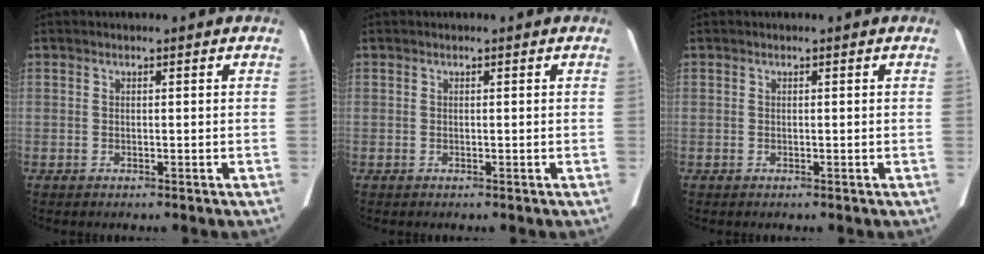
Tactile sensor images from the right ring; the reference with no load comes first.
{"total": 0.0}
{"total": 0.0}